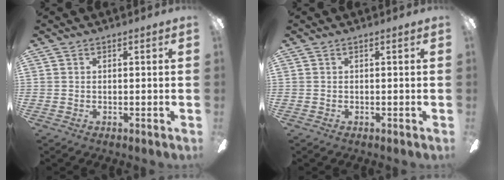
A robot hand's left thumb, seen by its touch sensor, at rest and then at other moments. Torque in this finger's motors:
{"motor_torque": [-0.20, -0.20, 0.00, 0.00, 0.00]}